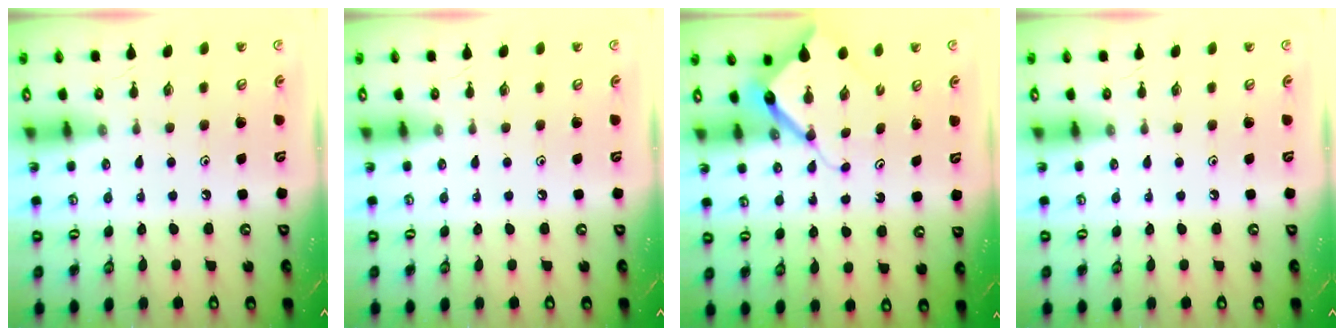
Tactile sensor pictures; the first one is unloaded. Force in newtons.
{"total": 0.0}
{"total": 7.4, "press": 7.4, "slide": 0.7}
{"total": 0.0}